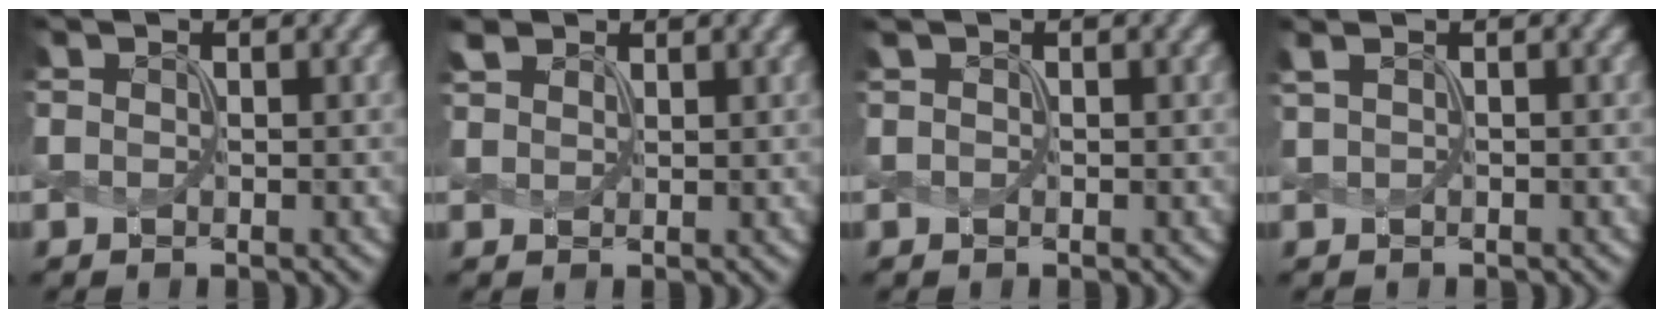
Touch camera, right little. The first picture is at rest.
{"total": 2.2, "force": [1.8, 1.0, 0.8], "torque": [-0.025, 0.012, 0.040]}
{"total": 1.1, "force": [0.7, 0.4, 0.8], "torque": [-0.008, -0.003, 0.008]}
{"total": 1.6, "force": [1.1, 0.5, 1.1], "torque": [-0.017, 0.003, 0.015]}